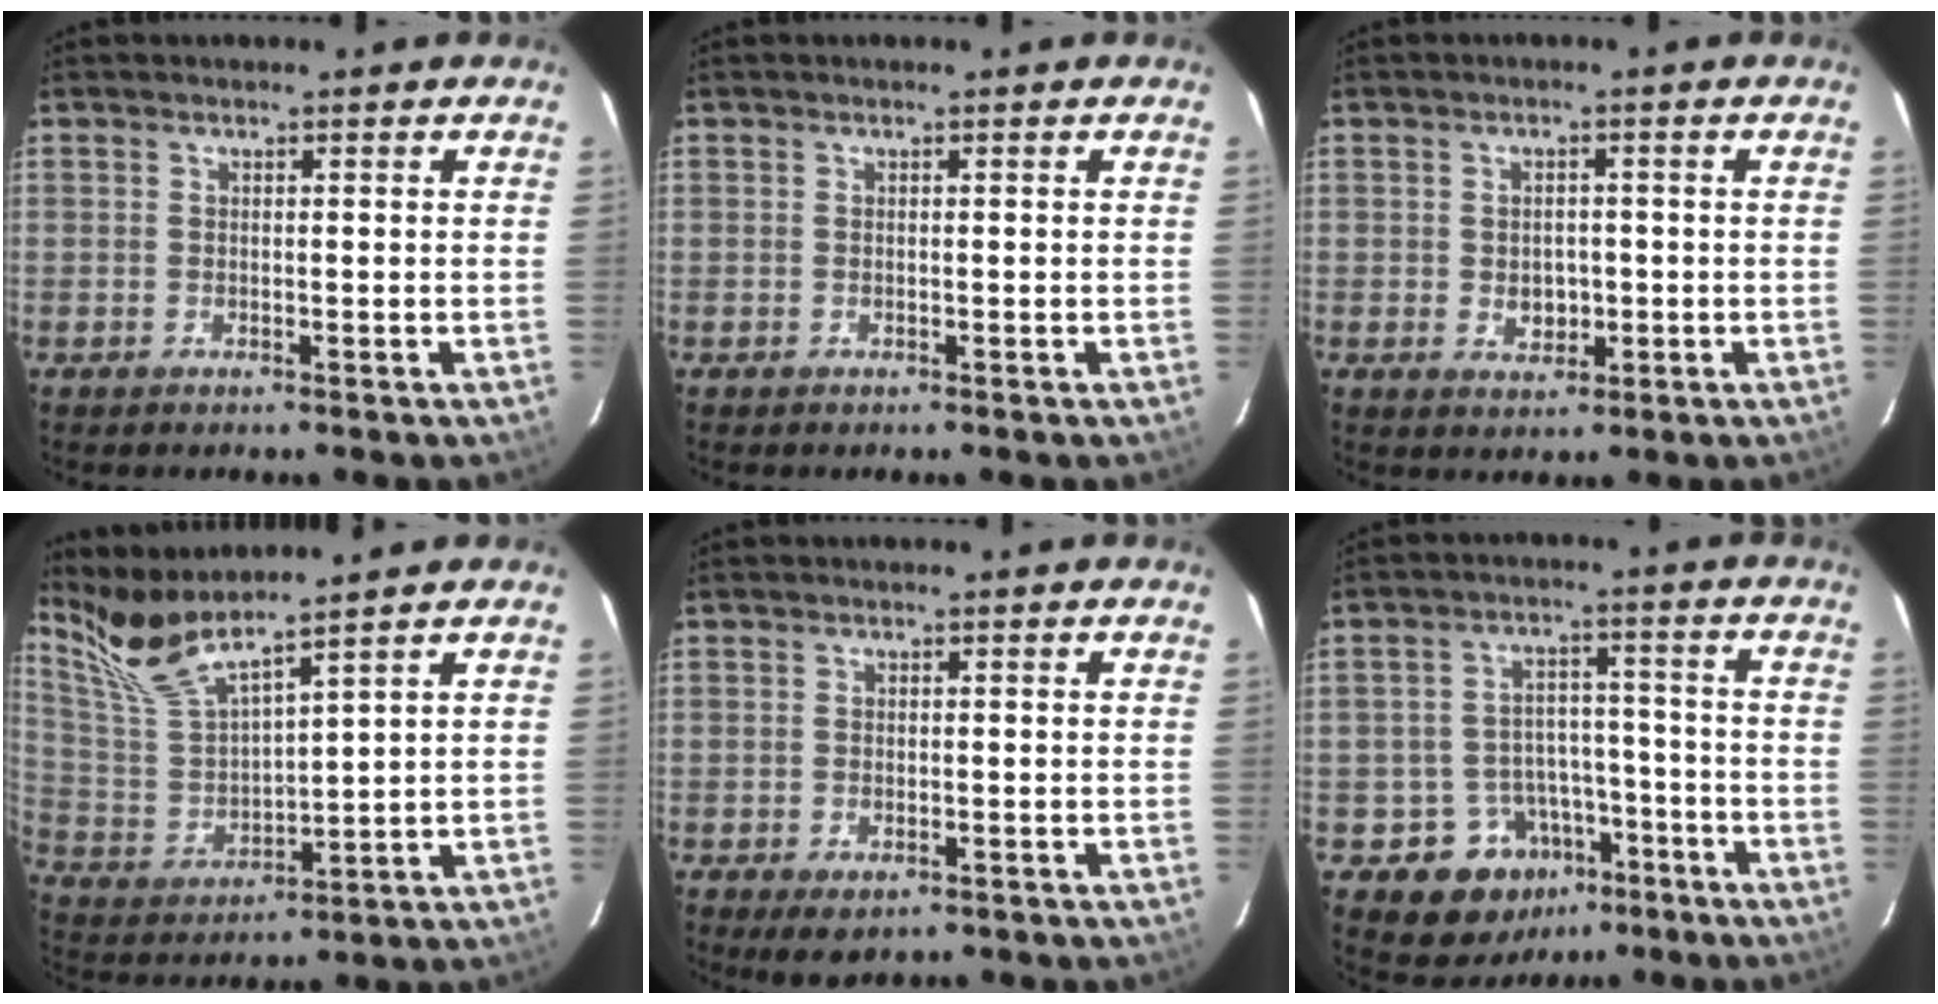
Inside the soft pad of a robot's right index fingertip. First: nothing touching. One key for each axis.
{"total": 0.0}
{"total": 3.7, "fx": -0.6, "fy": 3.0, "fz": 2.0, "tx": -0.035, "ty": 0.002, "tz": -0.004}
{"total": 9.6, "fx": 8.6, "fy": -0.2, "fz": 4.2, "tx": -0.088, "ty": -0.012, "tz": 0.187}
{"total": 3.6, "fx": -2.0, "fy": 2.0, "fz": 2.2, "tx": -0.044, "ty": -0.013, "tz": -0.028}
{"total": 9.9, "fx": -5.6, "fy": 7.9, "fz": 2.2, "tx": -0.048, "ty": 0.035, "tz": -0.061}